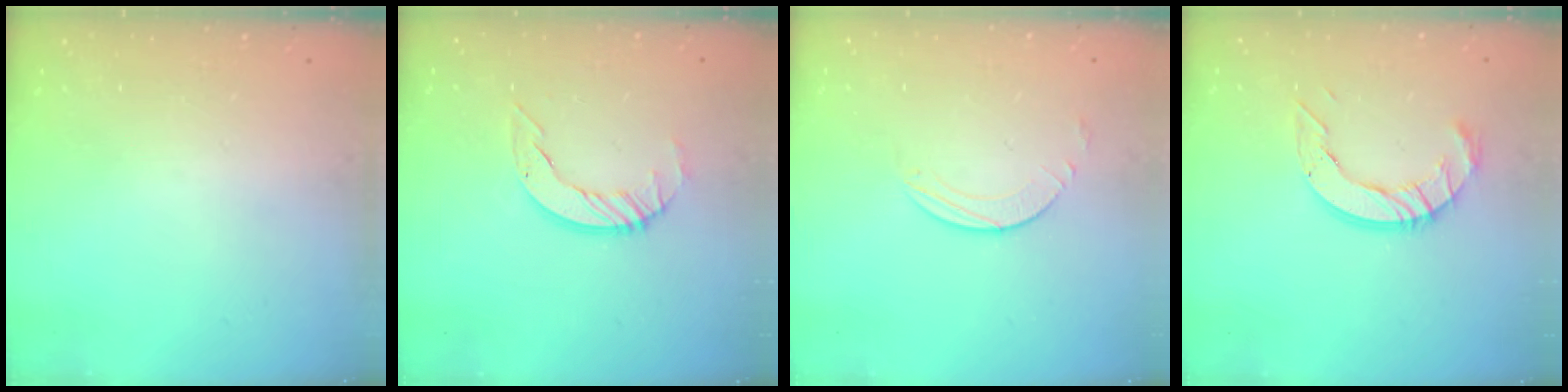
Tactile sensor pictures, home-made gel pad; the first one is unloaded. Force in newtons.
{"total": 4.5, "press": 4.5, "slide": 0.4}
{"total": 3.2, "press": 3.2, "slide": 0.3}
{"total": 9.7, "press": 9.6, "slide": 0.9}